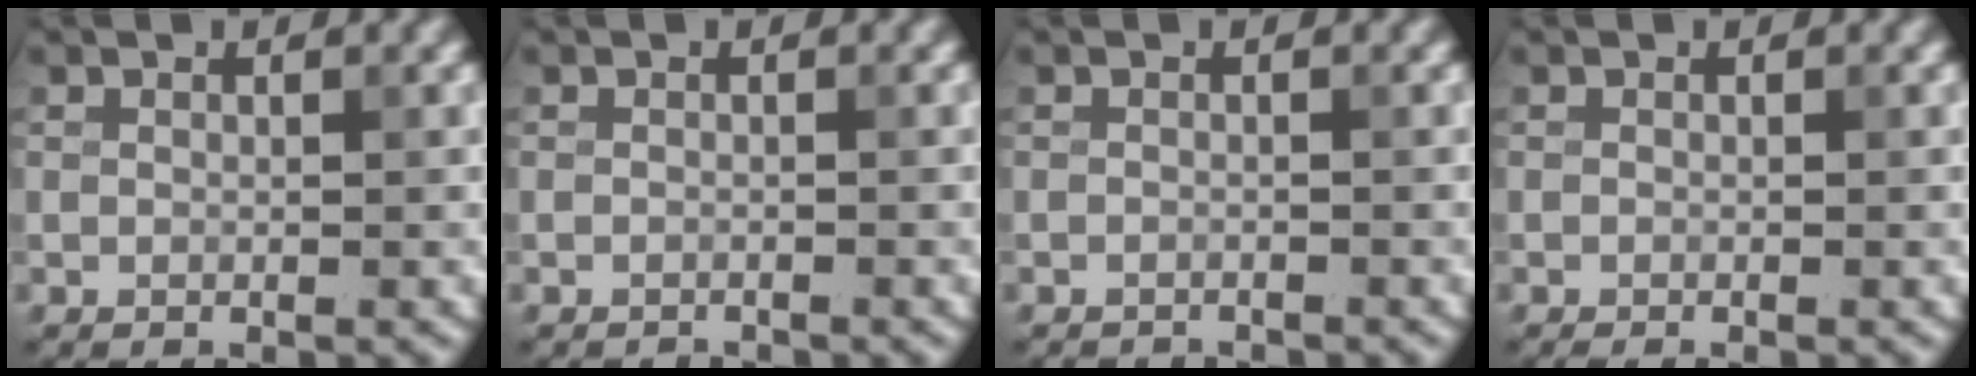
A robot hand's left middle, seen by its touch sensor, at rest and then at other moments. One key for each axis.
{"total": 1.1, "fx": -1.1, "fy": 0.1, "fz": 0.0, "tx": 0.003, "ty": -0.005, "tz": -0.021}
{"total": 2.0, "fx": -2.0, "fy": 0.1, "fz": 0.2, "tx": 0.004, "ty": -0.009, "tz": -0.029}
{"total": 0.6, "fx": -0.5, "fy": 0.0, "fz": 0.3, "tx": -0.003, "ty": -0.004, "tz": -0.010}